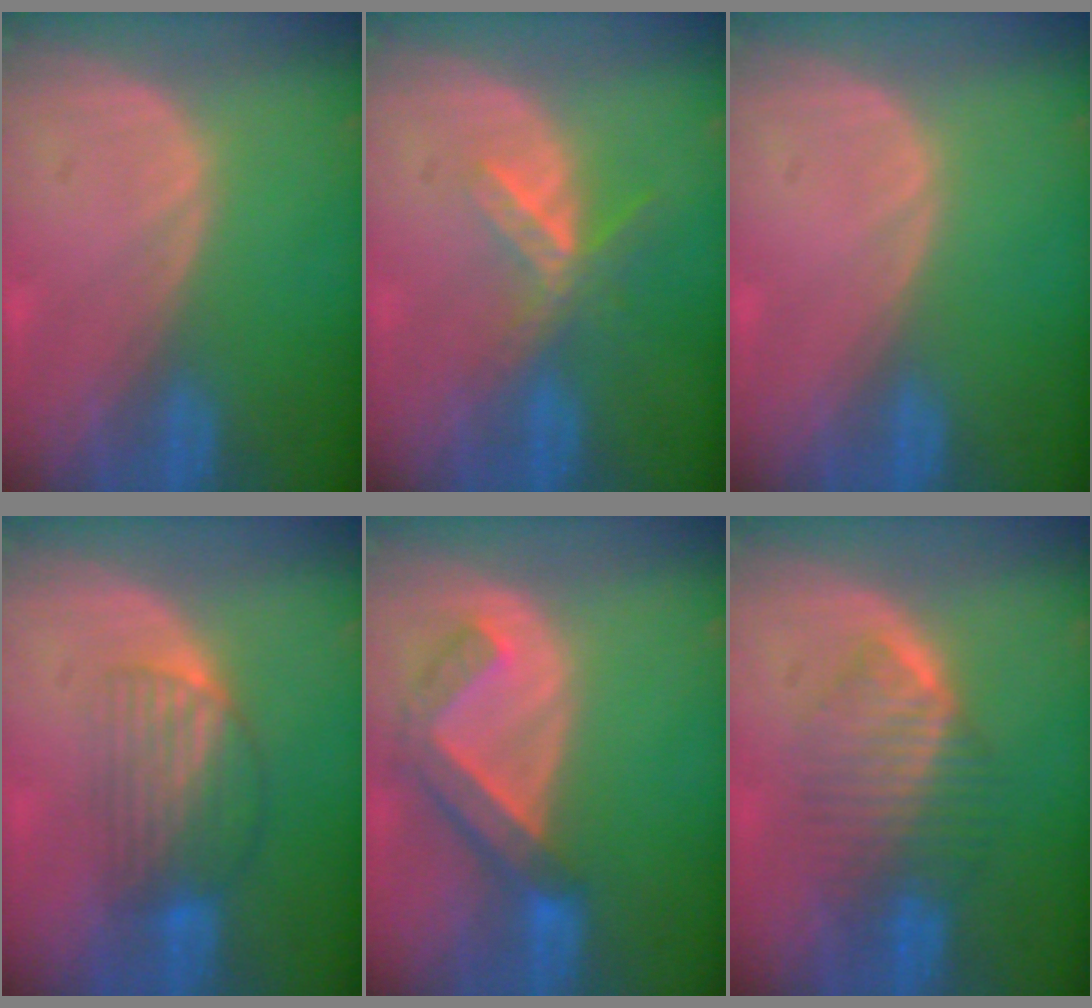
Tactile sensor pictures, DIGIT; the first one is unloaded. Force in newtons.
{"total": 5.6, "press": 4.9, "slide": 2.7}
{"total": 0.0}
{"total": 6.6, "press": 5.8, "slide": 3.3}
{"total": 5.8, "press": 5.8, "slide": 0.8}
{"total": 6.5, "press": 6.5, "slide": 0.9}